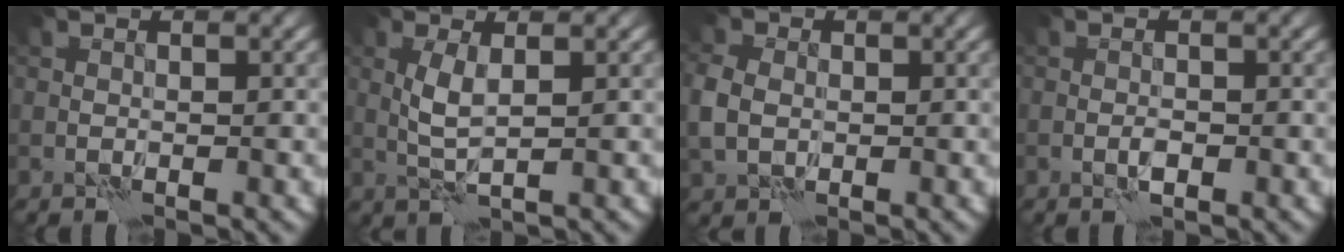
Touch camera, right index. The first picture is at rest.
{"total": 2.3, "force": [0.5, 0.4, 2.2], "torque": [-0.058, 0.003, 0.010]}
{"total": 3.7, "force": [-0.2, 3.0, 2.2], "torque": [-0.062, -0.001, -0.005]}
{"total": 1.0, "force": [-0.4, 0.4, 0.8], "torque": [-0.018, 0.000, -0.010]}